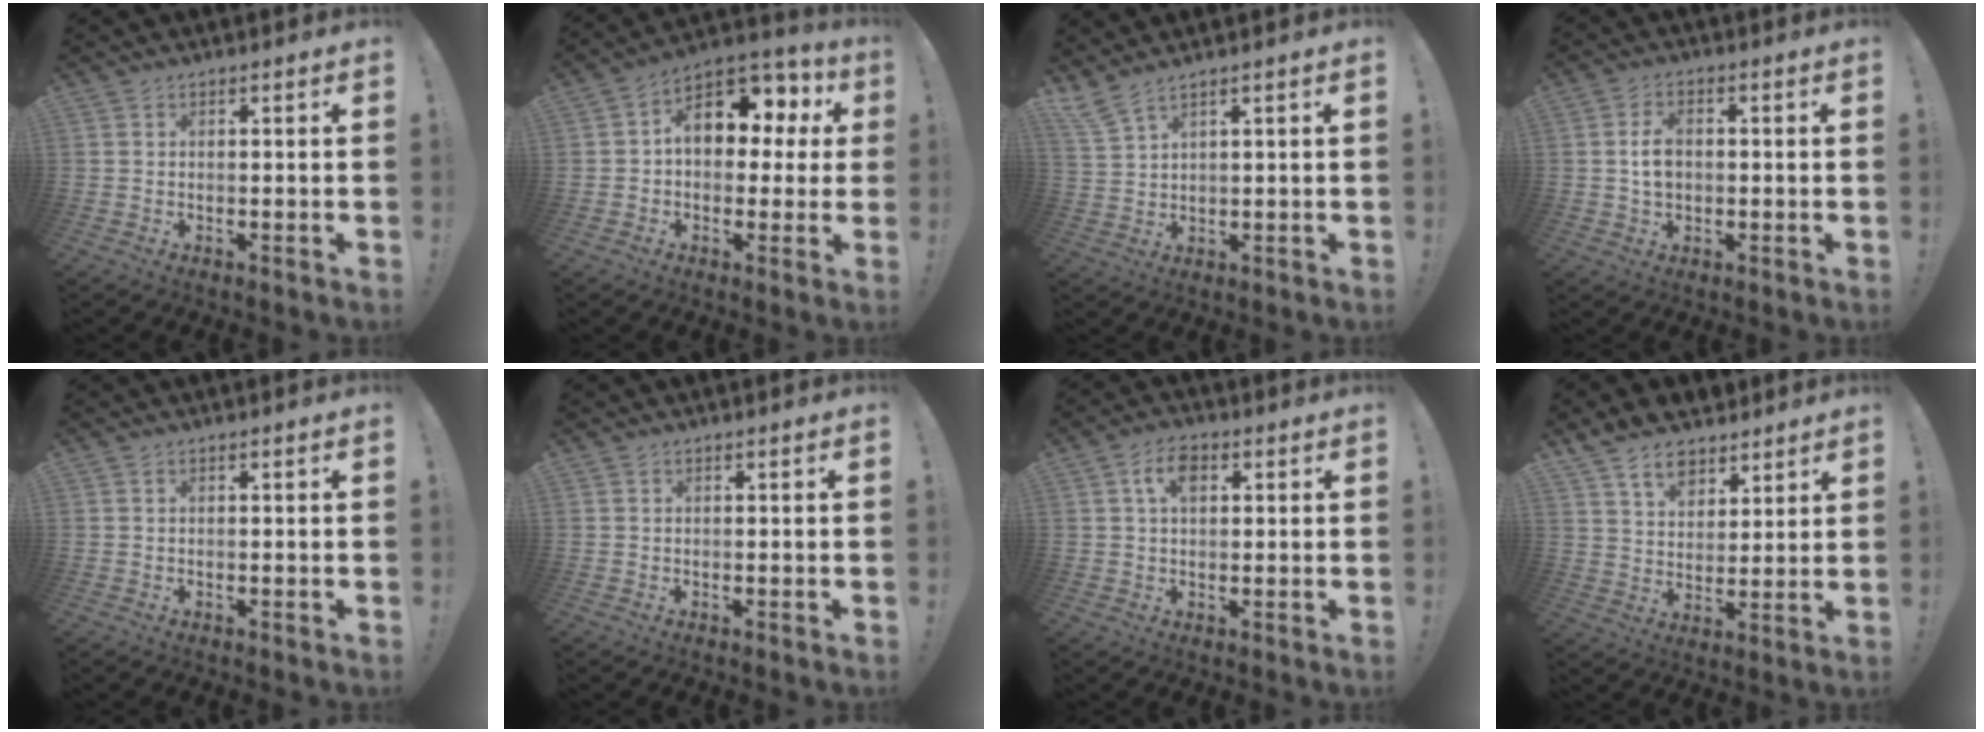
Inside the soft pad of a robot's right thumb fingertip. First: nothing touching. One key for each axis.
{"total": 13.2, "fx": 4.0, "fy": 9.1, "fz": 8.7, "tx": -0.126, "ty": -0.015, "tz": 0.075}
{"total": 4.6, "fx": 3.8, "fy": 0.4, "fz": 2.6, "tx": -0.055, "ty": -0.019, "tz": 0.071}
{"total": 5.5, "fx": 0.2, "fy": 3.8, "fz": 4.0, "tx": -0.056, "ty": 0.003, "tz": 0.001}
{"total": 0.0}
{"total": 0.0}
{"total": 6.2, "fx": 1.9, "fy": 3.6, "fz": 4.6, "tx": -0.082, "ty": 0.009, "tz": 0.035}
{"total": 10.3, "fx": 7.4, "fy": 6.3, "fz": 3.4, "tx": -0.060, "ty": -0.049, "tz": 0.142}